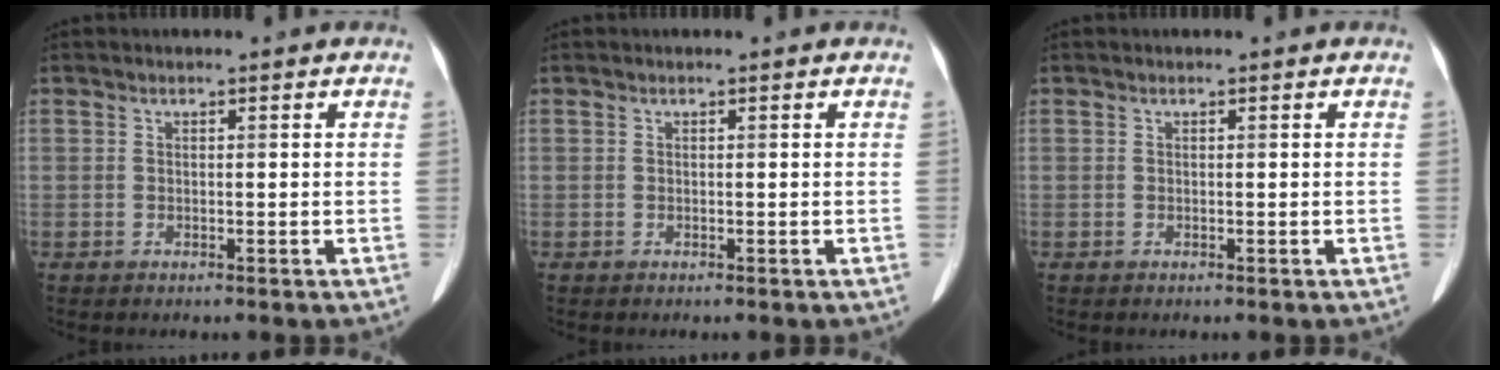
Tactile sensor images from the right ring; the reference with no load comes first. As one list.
[{"total": 0.0}, {"total": 0.0}]